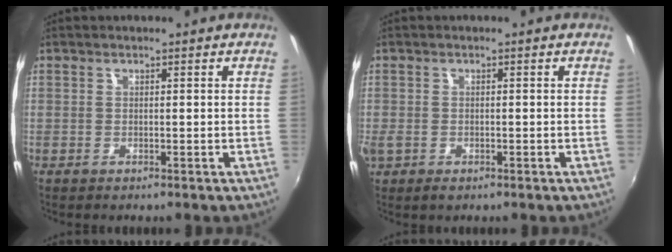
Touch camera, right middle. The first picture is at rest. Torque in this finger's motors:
{"motor_torque": [0.76, -0.67, 0.06, 0.06]}